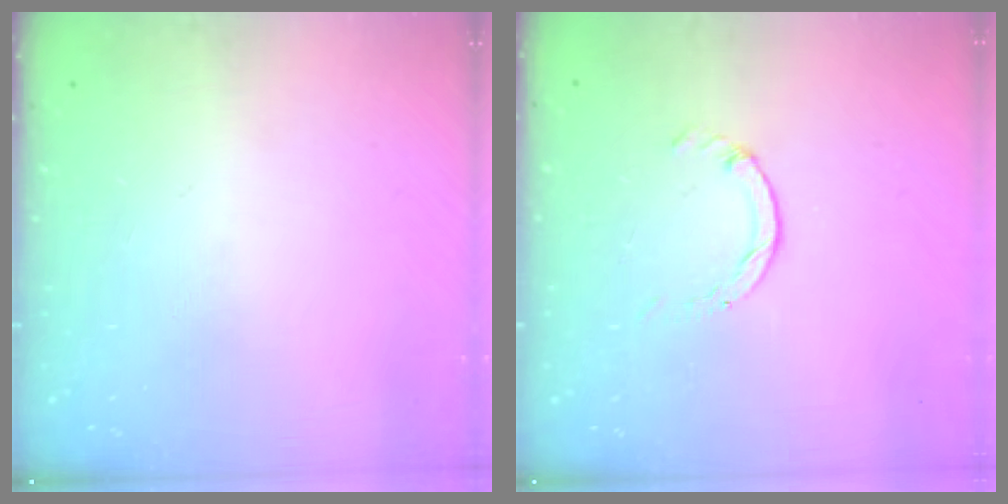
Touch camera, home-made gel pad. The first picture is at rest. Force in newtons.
{"total": 0.0}